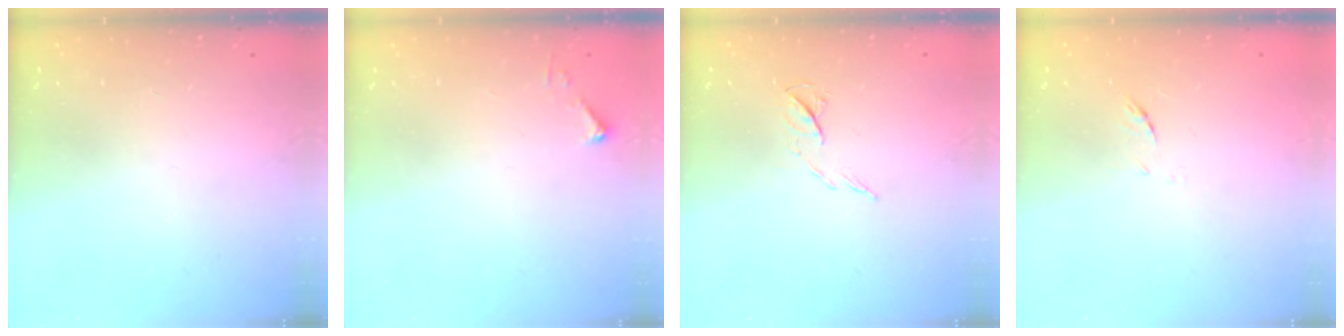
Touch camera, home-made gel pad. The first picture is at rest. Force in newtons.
{"total": 2.7, "press": 2.7, "slide": 0.3}
{"total": 6.1, "press": 5.9, "slide": 1.3}
{"total": 4.8, "press": 4.6, "slide": 1.3}